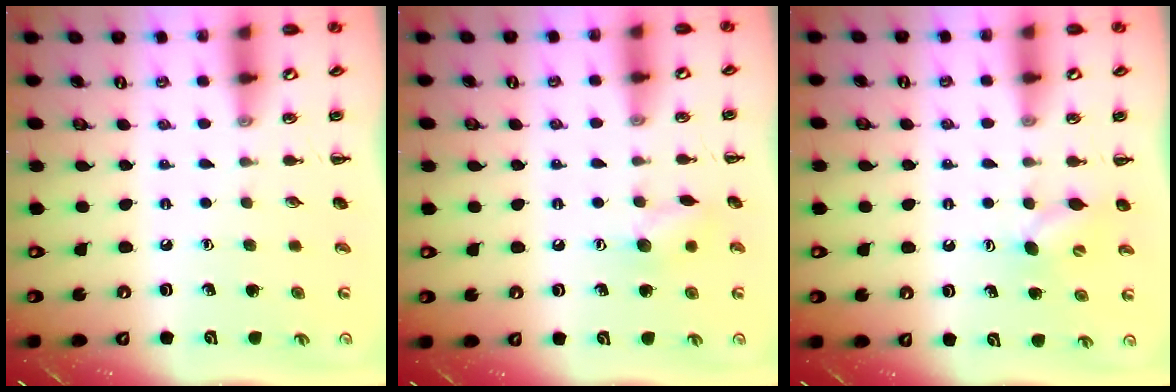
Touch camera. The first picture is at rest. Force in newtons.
{"total": 7.0, "press": 7.0, "slide": 0.7}
{"total": 5.6, "press": 5.5, "slide": 1.3}